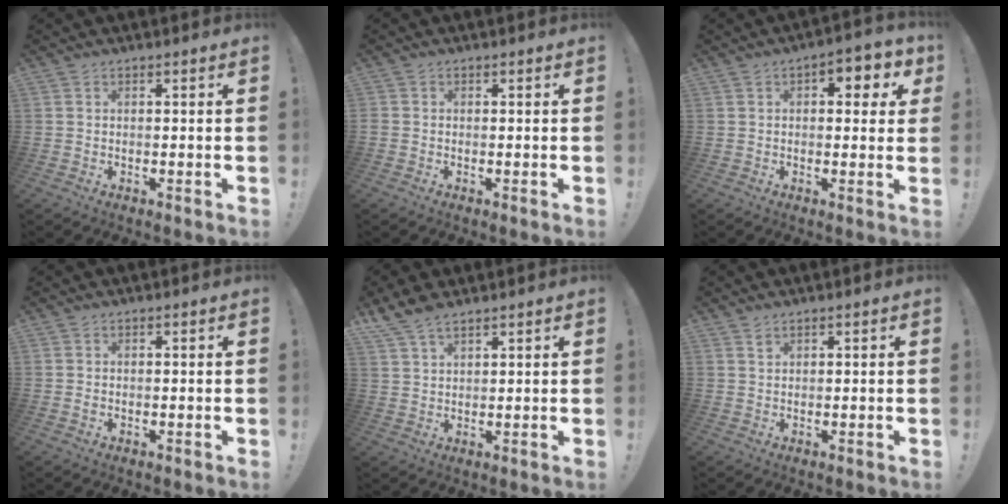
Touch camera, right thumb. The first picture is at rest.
{"total": 0.8, "force": [0.0, 0.8, 0.2], "torque": [-0.004, 0.002, 0.001]}
{"total": 5.5, "force": [1.8, 3.3, 4.0], "torque": [-0.037, -0.007, 0.024]}
{"total": 0.6, "force": [0.0, 0.5, 0.3], "torque": [-0.003, 0.001, -0.002]}
{"total": 6.4, "force": [5.1, 2.5, 2.9], "torque": [-0.059, -0.022, 0.100]}
{"total": 1.2, "force": [0.9, 0.7, 0.4], "torque": [0.005, -0.006, 0.014]}